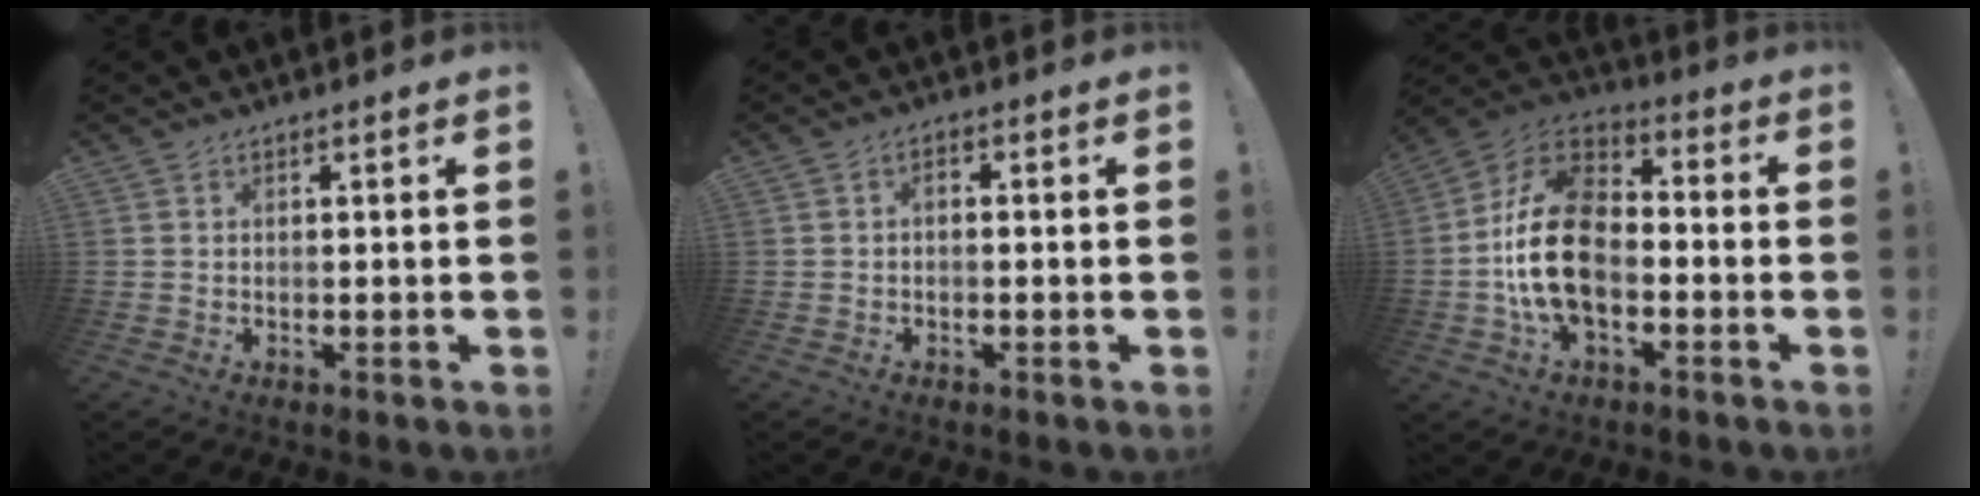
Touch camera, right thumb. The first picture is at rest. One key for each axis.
{"total": 1.7, "fx": -1.0, "fy": 0.4, "fz": 1.2, "tx": -0.033, "ty": 0.004, "tz": -0.020}
{"total": 20.4, "fx": -3.7, "fy": 13.1, "fz": 15.3, "tx": -0.285, "ty": 0.039, "tz": -0.053}